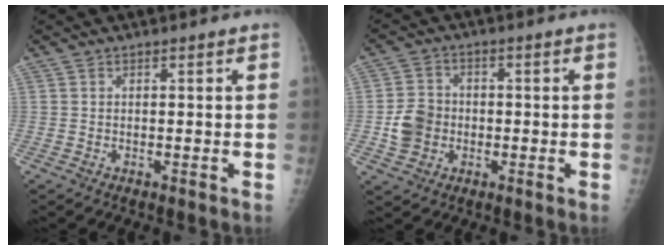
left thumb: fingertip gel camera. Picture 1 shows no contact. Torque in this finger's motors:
{"motor_torque": [-0.06, 0.08, 0.38, 0.14, 0.04]}